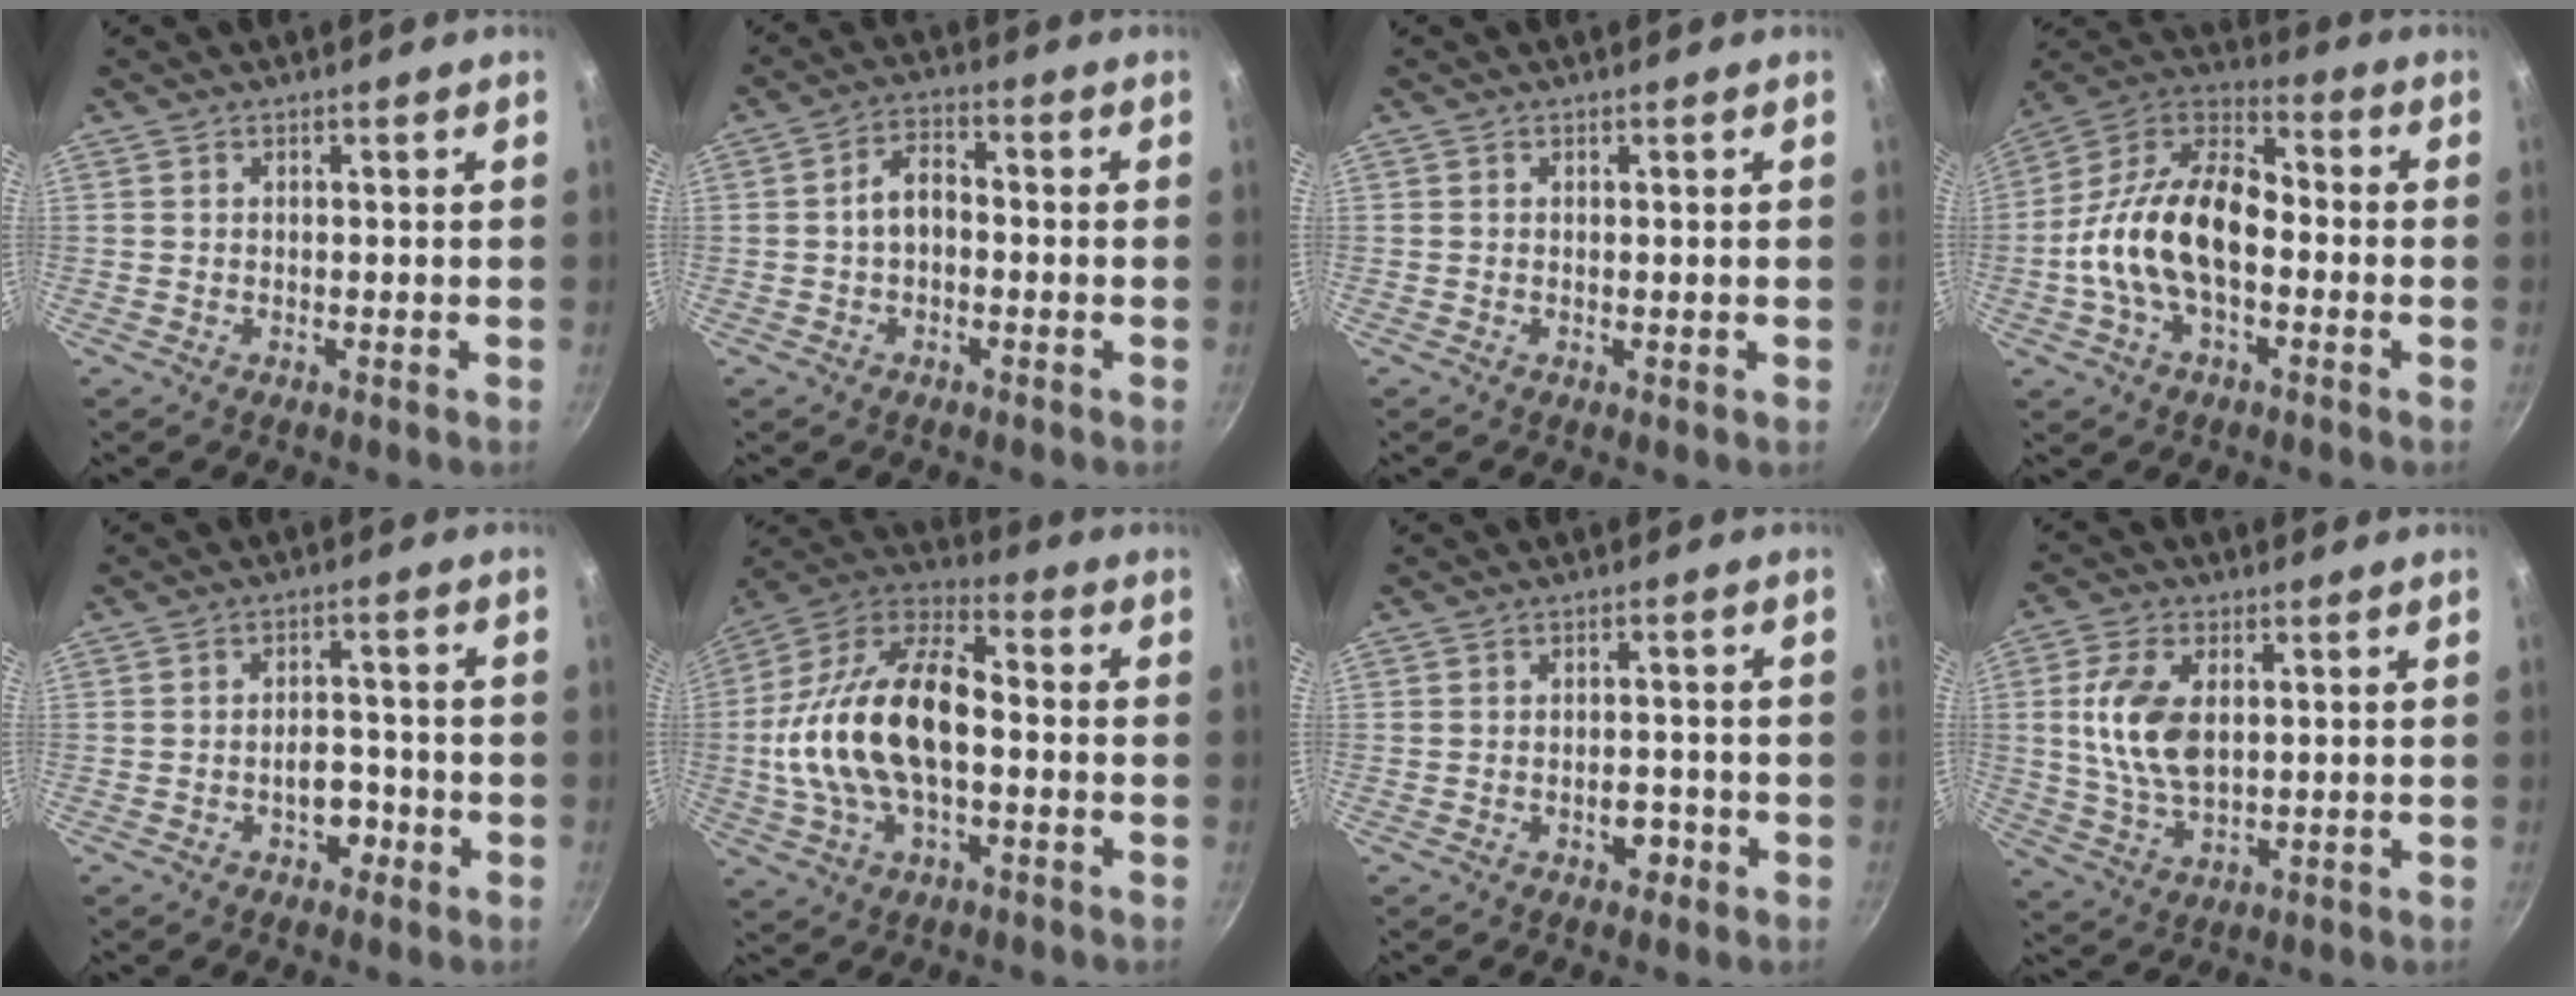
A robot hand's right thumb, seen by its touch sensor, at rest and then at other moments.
{"total": 5.2, "force": [-0.6, 3.3, 3.9], "torque": [-0.057, 0.024, -0.016]}
{"total": 0.0}
{"total": 18.4, "force": [-2.8, 10.5, 14.9], "torque": [-0.245, 0.045, -0.073]}
{"total": 4.8, "force": [-2.0, 3.1, 3.1], "torque": [-0.017, 0.019, -0.030]}
{"total": 21.6, "force": [-1.8, 11.7, 18.1], "torque": [-0.335, 0.042, -0.046]}
{"total": 3.3, "force": [-1.6, 2.0, 2.2], "torque": [-0.014, 0.012, -0.022]}
{"total": 11.3, "force": [1.8, 6.4, 9.1], "torque": [-0.173, -0.005, 0.035]}